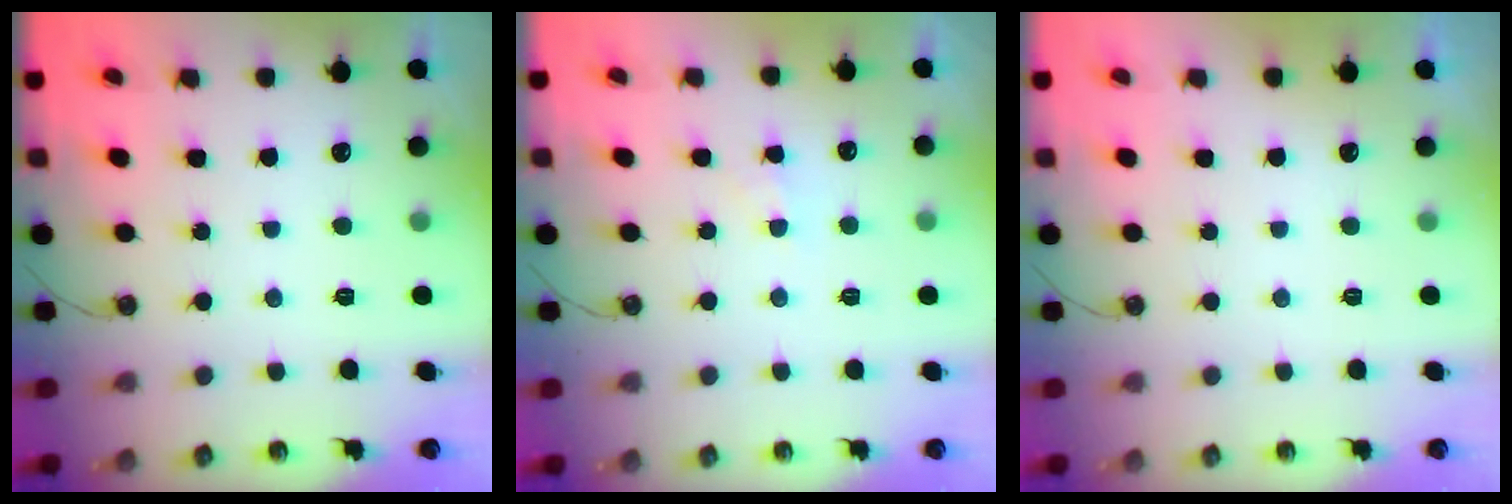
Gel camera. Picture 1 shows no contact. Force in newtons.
{"total": 4.8, "press": 4.8, "slide": 0.6}
{"total": 0.0}